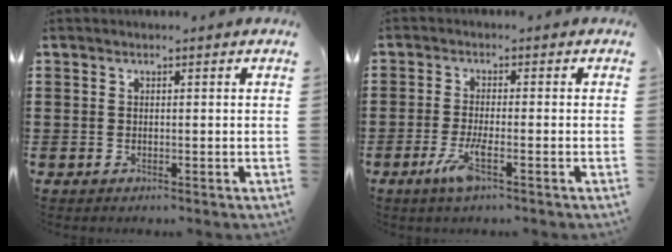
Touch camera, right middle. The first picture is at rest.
{"total": 4.5, "force": [-2.1, 0.5, 4.0], "torque": [-0.086, -0.015, -0.041]}